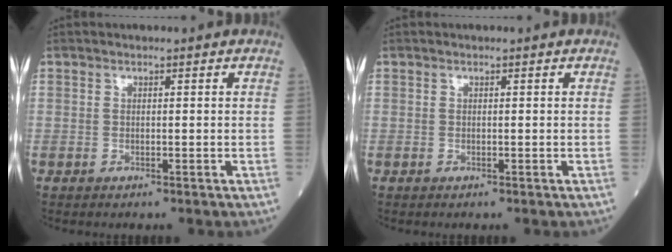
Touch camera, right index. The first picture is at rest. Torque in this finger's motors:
{"motor_torque": [0.00, 0.00, 0.00, 0.00]}